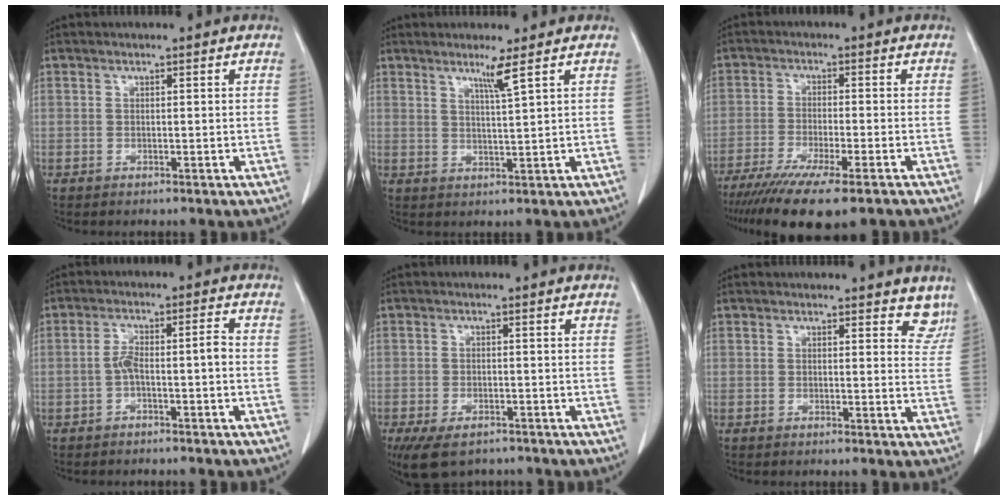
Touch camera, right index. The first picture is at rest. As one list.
[{"total": 3.3, "force": [2.0, -1.1, 2.3], "torque": [-0.044, -0.012, 0.041]}, {"total": 14.9, "force": [-11.5, 2.0, 9.4], "torque": [-0.144, -0.036, -0.179]}, {"total": 4.3, "force": [-1.4, 0.8, 3.9], "torque": [-0.074, 0.022, -0.020]}, {"total": 8.1, "force": [-5.8, 3.7, 4.2], "torque": [-0.074, -0.009, -0.088]}, {"total": 5.0, "force": [4.4, 2.2, 1.2], "torque": [0.017, -0.017, 0.029]}]